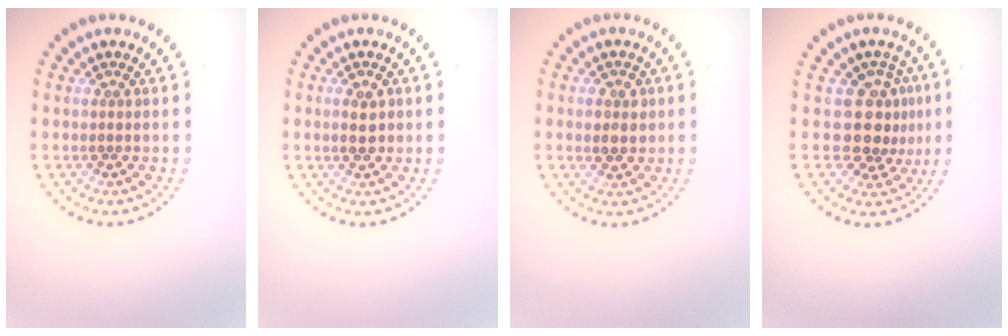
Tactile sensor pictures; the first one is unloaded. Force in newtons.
{"total": 2.0, "press": 2.0, "slide": 0.0}
{"total": 1.9, "press": 1.9, "slide": 0.3}
{"total": 3.6, "press": 2.7, "slide": 2.4}